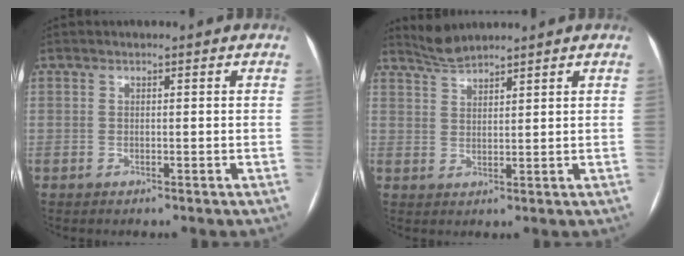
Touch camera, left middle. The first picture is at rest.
{"total": 3.4, "force": [3.3, -0.1, 0.2], "torque": [-0.010, 0.007, 0.070]}